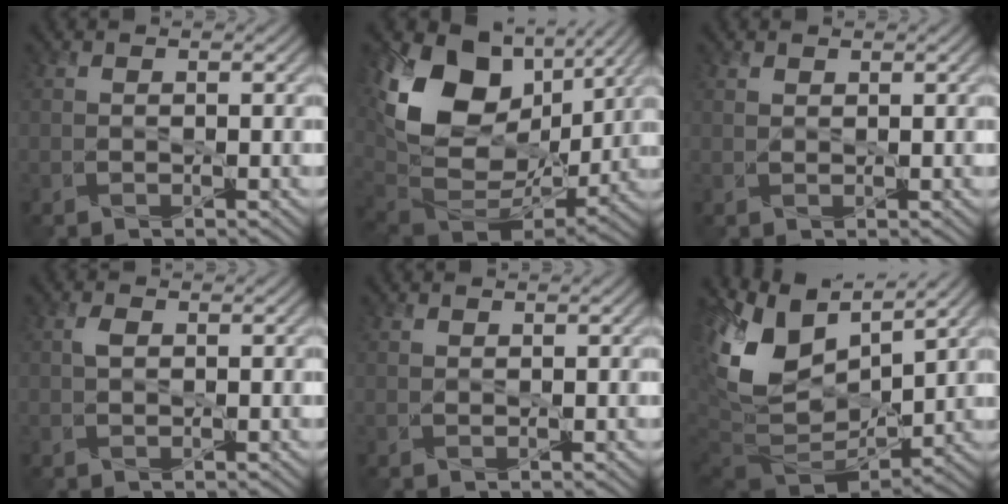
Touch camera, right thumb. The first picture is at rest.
{"total": 17.9, "force": [5.0, 11.7, 12.6], "torque": [-0.251, -0.015, 0.129]}
{"total": 1.1, "force": [0.9, 0.4, 0.6], "torque": [-0.012, 0.003, 0.020]}
{"total": 1.5, "force": [0.2, 0.7, 1.4], "torque": [-0.025, 0.004, 0.006]}
{"total": 0.8, "force": [0.7, 0.3, 0.3], "torque": [-0.005, 0.002, 0.015]}
{"total": 13.7, "force": [4.0, 8.0, 10.4], "torque": [-0.219, 0.004, 0.090]}